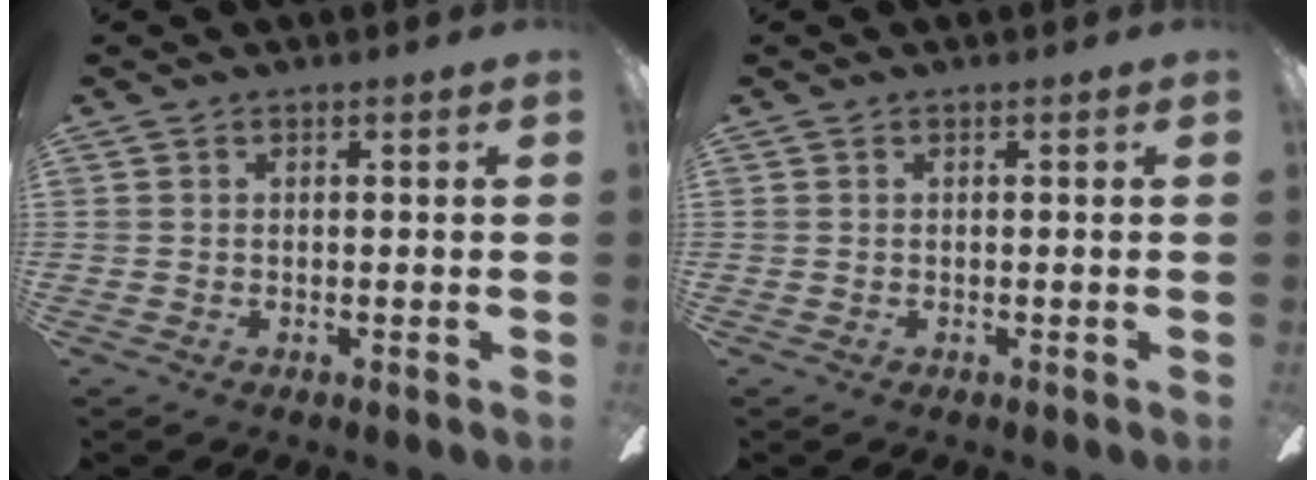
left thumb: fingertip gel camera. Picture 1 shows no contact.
{"total": 0.0}